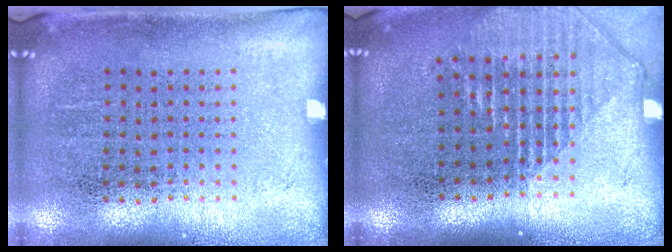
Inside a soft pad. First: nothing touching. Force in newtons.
{"total": 1.3, "press": 1.2, "slide": 0.6}